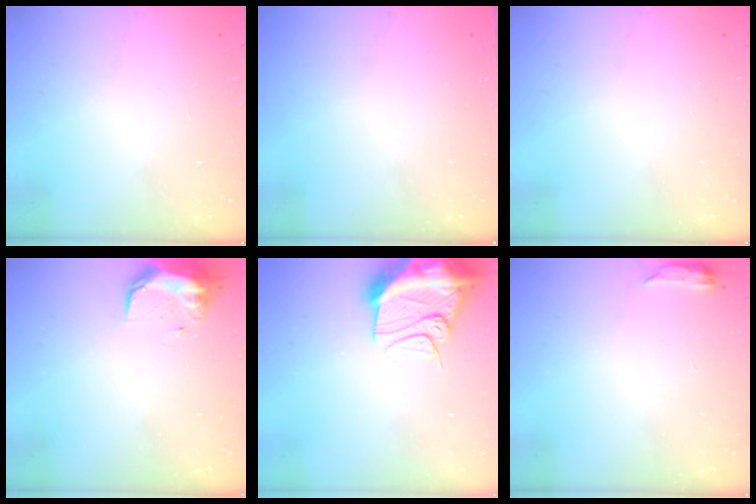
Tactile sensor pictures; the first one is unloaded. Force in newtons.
{"total": 0.0}
{"total": 2.8, "press": 2.2, "slide": 1.7}
{"total": 9.7, "press": 9.7, "slide": 0.7}
{"total": 15.8, "press": 15.7, "slide": 1.6}
{"total": 3.5, "press": 3.5, "slide": 0.6}